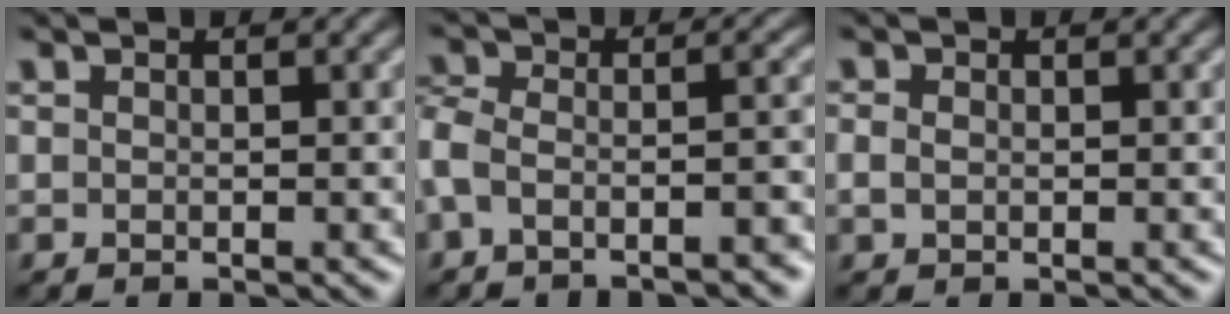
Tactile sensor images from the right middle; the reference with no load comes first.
{"total": 6.3, "force": [-3.5, 2.7, 4.5], "torque": [-0.066, 0.004, -0.055]}
{"total": 0.9, "force": [0.1, 0.7, 0.4], "torque": [-0.010, 0.004, 0.002]}